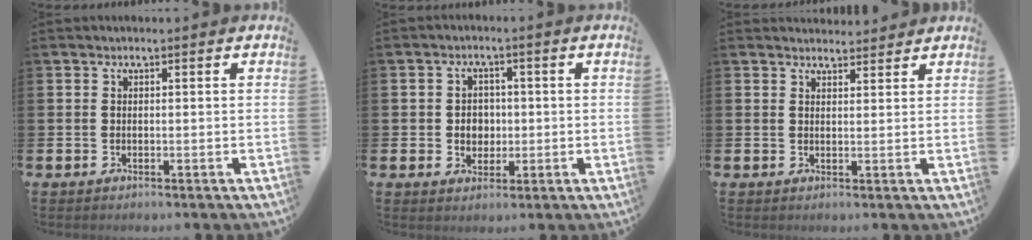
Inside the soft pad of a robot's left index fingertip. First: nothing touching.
{"total": 3.2, "force": [0.1, 2.8, 1.5], "torque": [-0.015, 0.002, -0.008]}
{"total": 2.3, "force": [2.3, 0.4, -0.2], "torque": [0.010, -0.015, 0.039]}